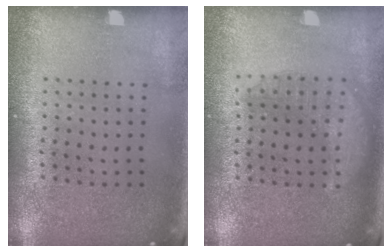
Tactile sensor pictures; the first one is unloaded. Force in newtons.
{"total": 1.3, "press": 1.3, "slide": 0.3}